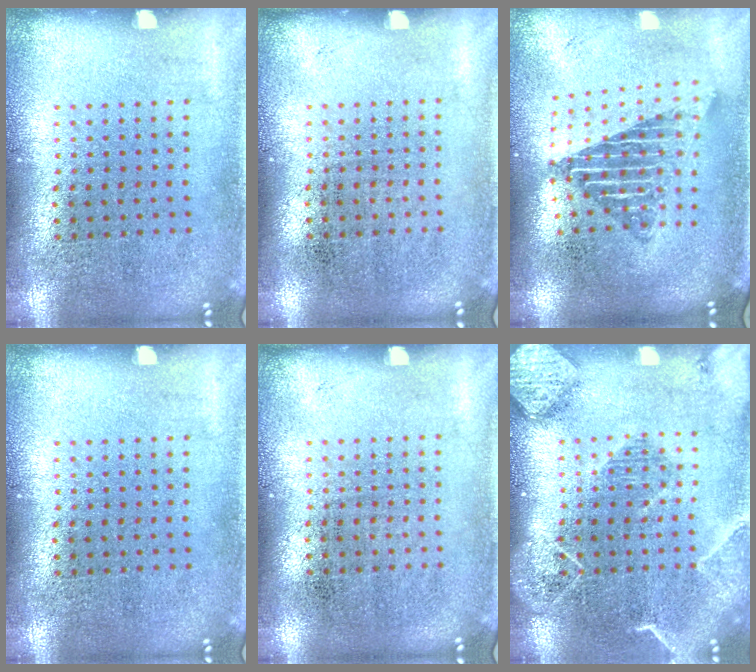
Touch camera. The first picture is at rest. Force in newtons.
{"total": 0.0}
{"total": 1.7, "press": 1.4, "slide": 1.0}
{"total": 0.0}
{"total": 0.0}
{"total": 2.3, "press": 2.0, "slide": 1.0}